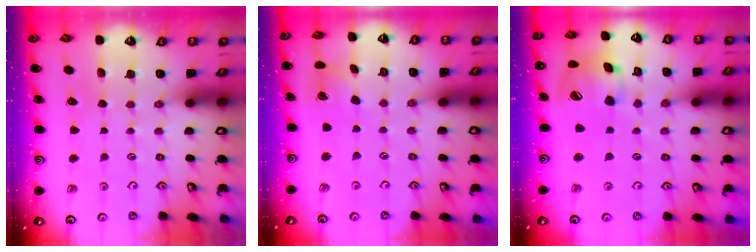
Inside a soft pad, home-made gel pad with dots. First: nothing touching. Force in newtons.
{"total": 6.4, "press": 6.4, "slide": 0.9}
{"total": 16.1, "press": 15.9, "slide": 2.3}